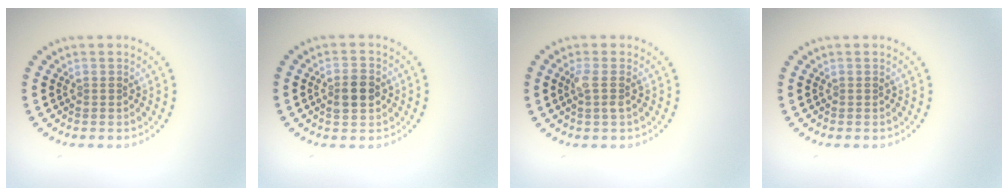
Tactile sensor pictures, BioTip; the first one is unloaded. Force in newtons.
{"total": 2.9, "press": 2.9, "slide": 0.1}
{"total": 1.6, "press": 1.4, "slide": 0.8}
{"total": 0.0}